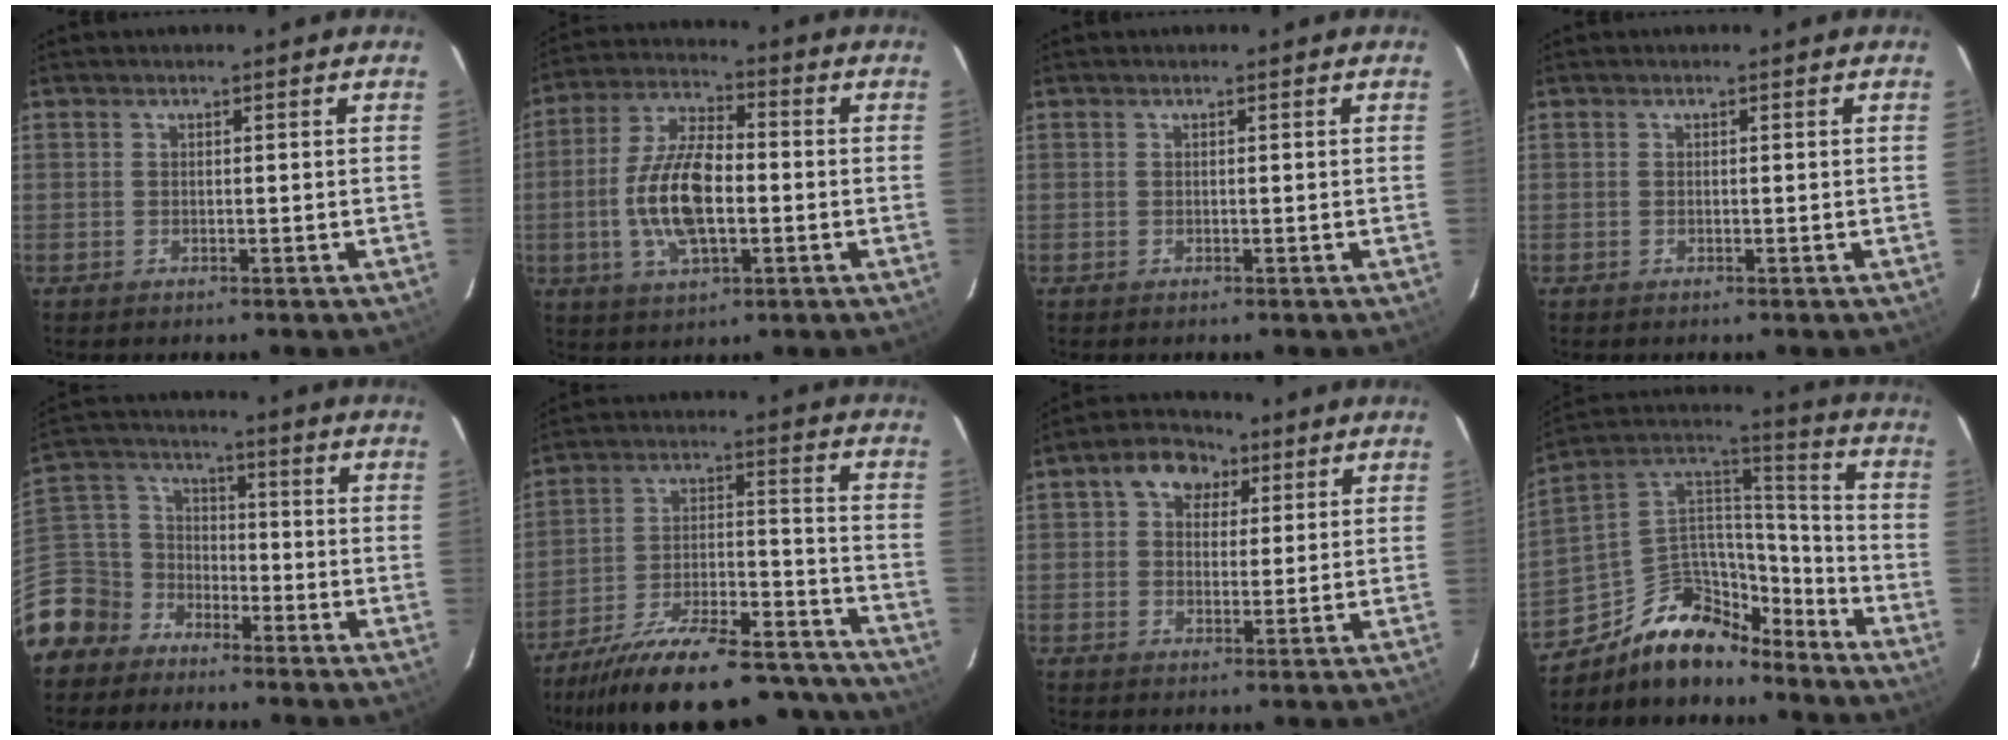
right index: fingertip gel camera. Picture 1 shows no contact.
{"total": 13.2, "force": [-2.2, 5.7, 11.7], "torque": [-0.238, 0.006, -0.041]}
{"total": 0.0}
{"total": 0.0}
{"total": 9.5, "force": [-6.6, 6.8, -0.2], "torque": [-0.028, 0.052, -0.143]}
{"total": 27.8, "force": [-24.1, 7.8, 11.4], "torque": [-0.190, 0.008, -0.325]}
{"total": 7.2, "force": [3.1, 5.4, 3.7], "torque": [-0.063, 0.023, 0.048]}
{"total": 18.4, "force": [-13.1, 10.1, 8.2], "torque": [-0.168, 0.056, -0.210]}